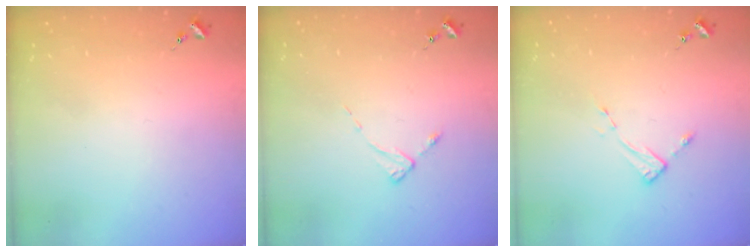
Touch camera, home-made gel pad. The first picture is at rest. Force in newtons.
{"total": 2.2, "press": 2.2, "slide": 0.4}
{"total": 3.8, "press": 3.8, "slide": 0.3}